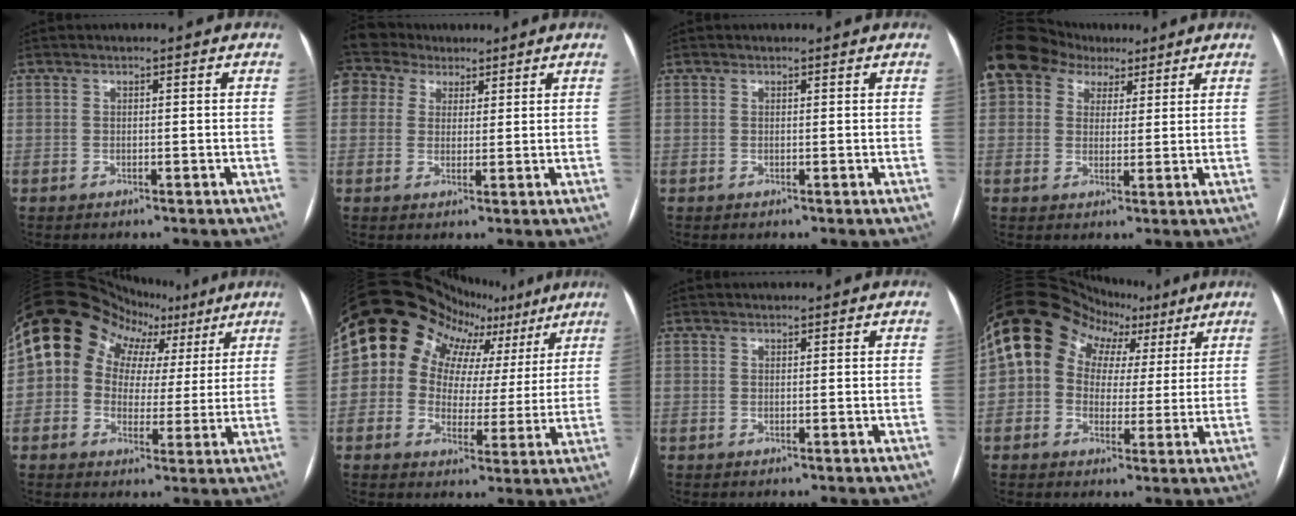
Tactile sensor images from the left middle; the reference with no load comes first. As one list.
[{"total": 6.6, "force": [4.6, 4.6, 0.7], "torque": [-0.020, 0.035, 0.090]}, {"total": 0.6, "force": [0.6, 0.2, 0.1], "torque": [-0.006, 0.005, 0.008]}, {"total": 20.5, "force": [11.2, 14.9, 8.5], "torque": [-0.254, 0.094, 0.204]}, {"total": 14.7, "force": [6.0, 12.1, 5.9], "torque": [-0.082, 0.071, 0.089]}, {"total": 18.6, "force": [10.5, 13.4, 7.4], "torque": [-0.111, 0.067, 0.128]}, {"total": 1.6, "force": [1.5, 0.1, 0.3], "torque": [-0.005, 0.020, 0.026]}, {"total": 13.6, "force": [4.9, 11.0, 6.2], "torque": [-0.097, 0.070, 0.078]}]